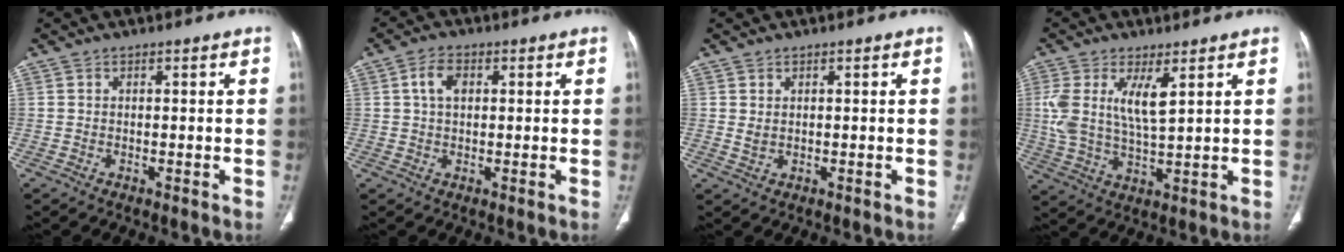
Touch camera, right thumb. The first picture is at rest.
{"total": 4.2, "force": [1.1, 2.6, 3.1], "torque": [-0.058, 0.007, 0.019]}
{"total": 1.3, "force": [0.4, 0.9, 0.8], "torque": [-0.011, -0.003, 0.014]}
{"total": 9.4, "force": [3.3, 3.3, 8.1], "torque": [-0.172, -0.016, 0.073]}